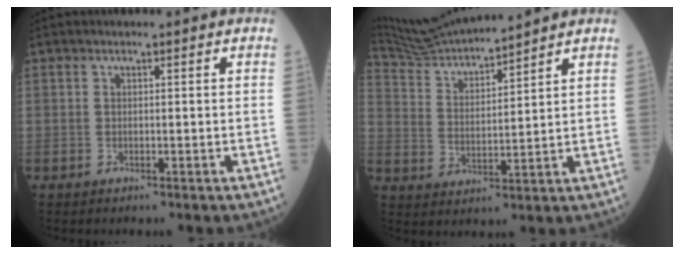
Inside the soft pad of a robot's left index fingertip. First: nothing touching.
{"total": 11.3, "force": [10.8, -0.5, 3.3], "torque": [-0.075, 0.014, 0.208]}